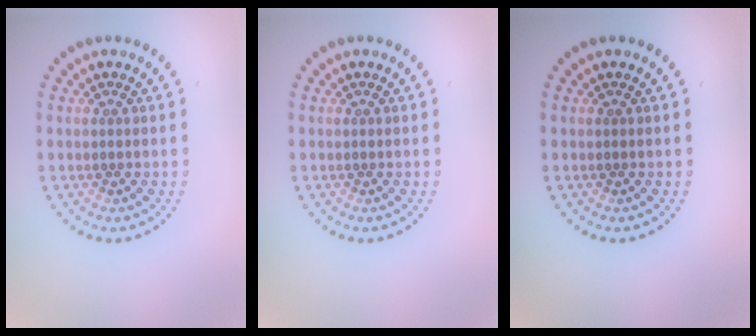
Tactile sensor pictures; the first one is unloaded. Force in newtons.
{"total": 0.0}
{"total": 0.0}